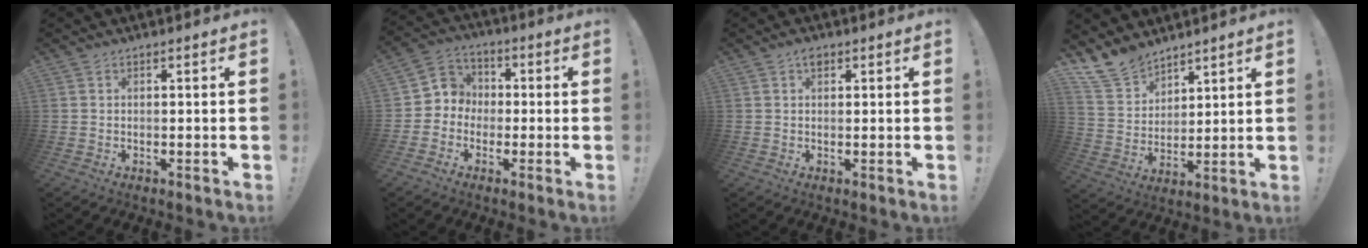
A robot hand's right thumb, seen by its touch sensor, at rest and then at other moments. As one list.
[{"total": 6.8, "force": [-2.1, 6.3, 1.2], "torque": [-0.010, 0.019, -0.033]}, {"total": 2.1, "force": [1.4, 1.1, 1.1], "torque": [-0.011, 0.000, 0.020]}, {"total": 11.3, "force": [9.6, 5.6, 2.3], "torque": [-0.060, -0.069, 0.190]}]